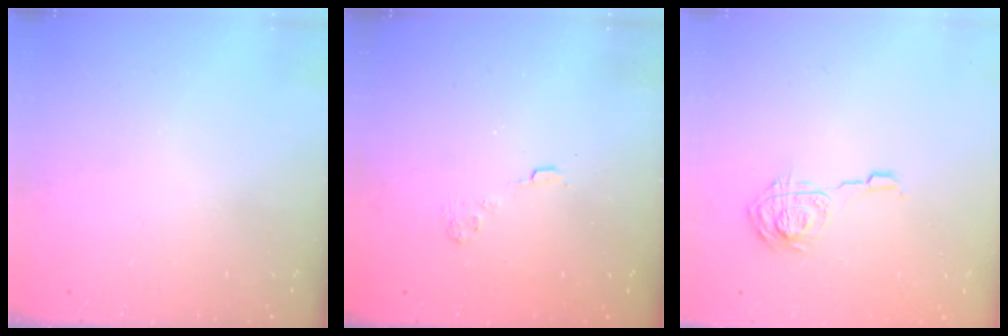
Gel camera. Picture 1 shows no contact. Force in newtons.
{"total": 2.7, "press": 2.3, "slide": 1.4}
{"total": 9.7, "press": 9.7, "slide": 0.5}